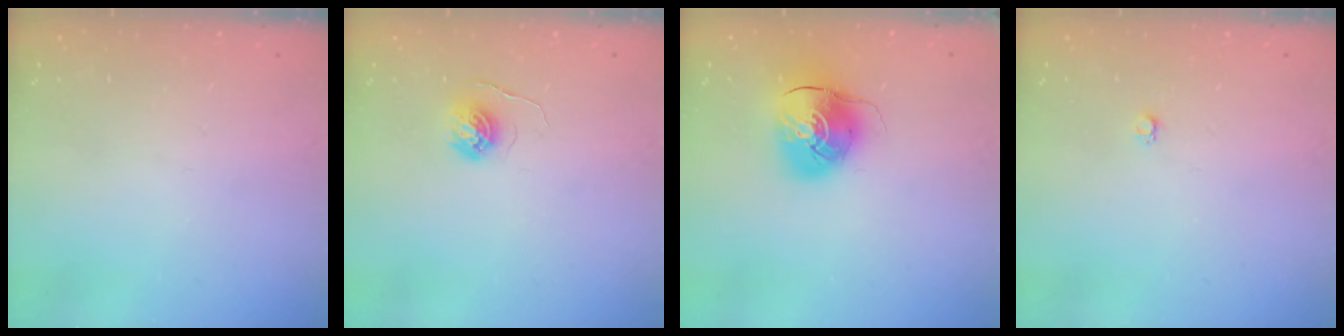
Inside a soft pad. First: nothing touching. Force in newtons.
{"total": 5.5, "press": 5.5, "slide": 0.3}
{"total": 9.5, "press": 9.3, "slide": 1.5}
{"total": 2.2, "press": 2.2, "slide": 0.3}